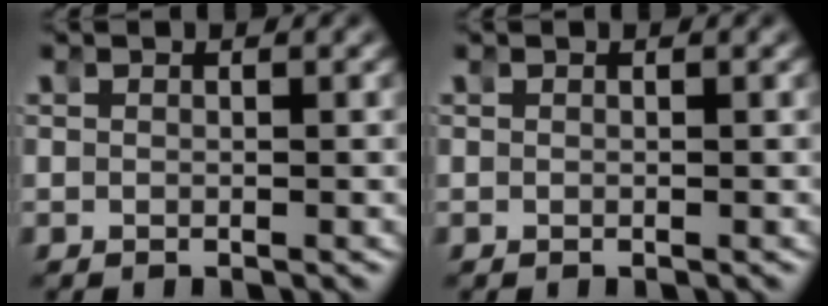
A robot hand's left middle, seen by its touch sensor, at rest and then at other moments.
{"total": 0.0}